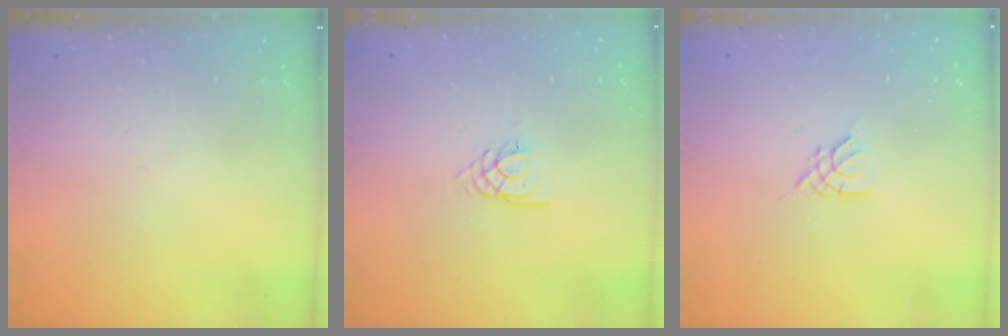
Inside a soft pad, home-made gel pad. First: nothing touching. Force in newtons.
{"total": 2.1, "press": 2.1, "slide": 0.3}
{"total": 2.7, "press": 2.7, "slide": 0.5}